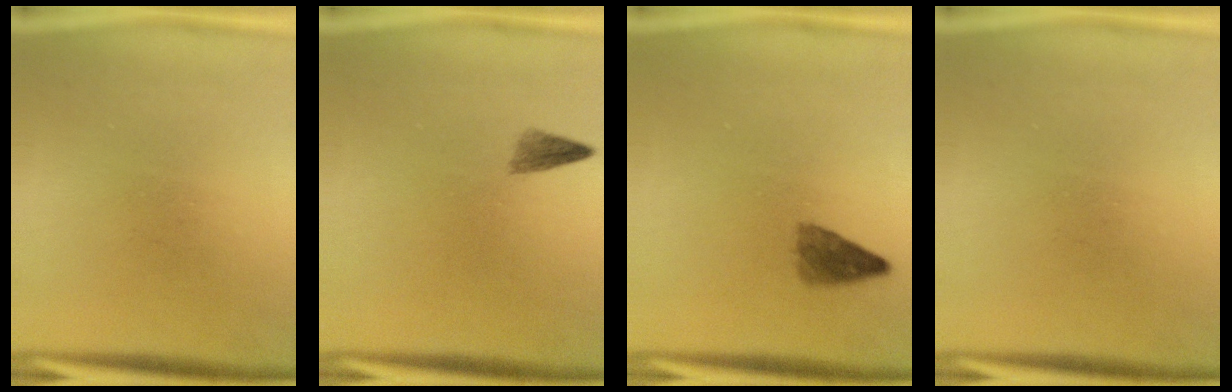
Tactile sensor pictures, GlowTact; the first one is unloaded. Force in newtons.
{"total": 1.7}
{"total": 2.4}
{"total": 0.0}